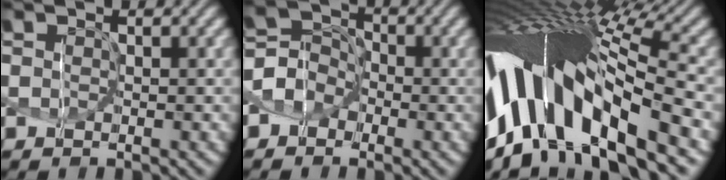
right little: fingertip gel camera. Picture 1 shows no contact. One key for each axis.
{"total": 2.5, "fx": -1.4, "fy": 2.0, "fz": 0.7, "tx": -0.034, "ty": 0.004, "tz": -0.026}
{"total": 15.0, "fx": -3.7, "fy": 4.9, "fz": 13.7, "tx": -0.272, "ty": 0.021, "tz": -0.055}